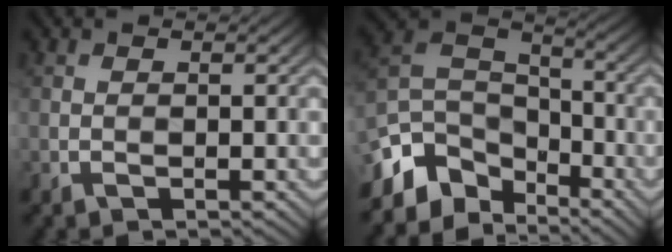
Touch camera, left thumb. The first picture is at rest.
{"total": 11.0, "force": [-6.5, 6.8, 5.6], "torque": [-0.152, -0.012, -0.119]}